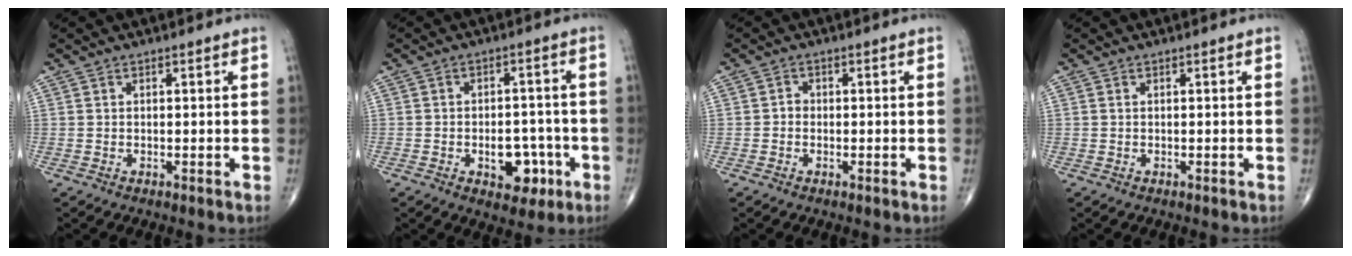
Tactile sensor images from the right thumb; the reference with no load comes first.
{"total": 8.1, "force": [-2.9, 5.0, 5.6], "torque": [-0.047, 0.024, -0.031]}
{"total": 1.2, "force": [-0.3, 1.0, 0.6], "torque": [0.001, 0.005, -0.010]}
{"total": 0.0}